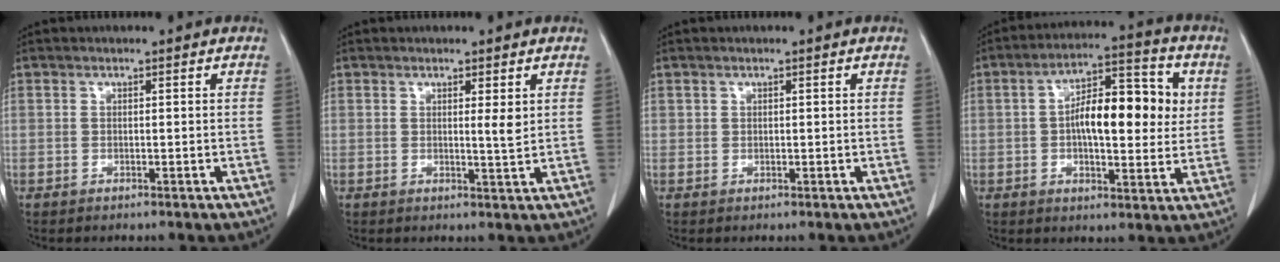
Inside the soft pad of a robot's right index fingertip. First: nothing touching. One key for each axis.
{"total": 2.1, "fx": 0.7, "fy": 0.1, "fz": 2.0, "tx": -0.034, "ty": -0.006, "tz": 0.013}
{"total": 0.5, "fx": 0.3, "fy": 0.5, "fz": 0.1, "tx": 0.007, "ty": 0.001, "tz": 0.002}
{"total": 13.4, "fx": 1.6, "fy": 5.0, "fz": 12.3, "tx": -0.197, "ty": 0.026, "tz": 0.020}